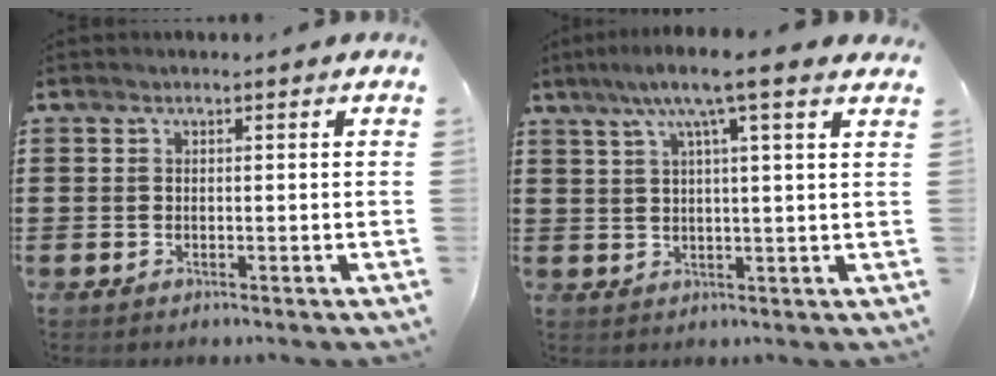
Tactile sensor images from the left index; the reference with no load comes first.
{"total": 6.9, "force": [4.3, 0.0, 5.4], "torque": [-0.119, -0.003, 0.069]}